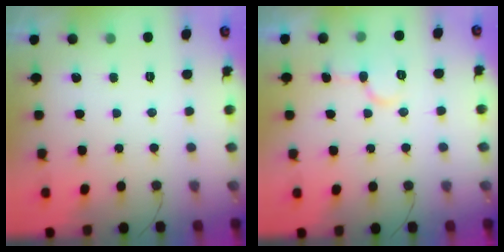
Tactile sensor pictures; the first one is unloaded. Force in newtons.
{"total": 8.3, "press": 8.3, "slide": 0.5}